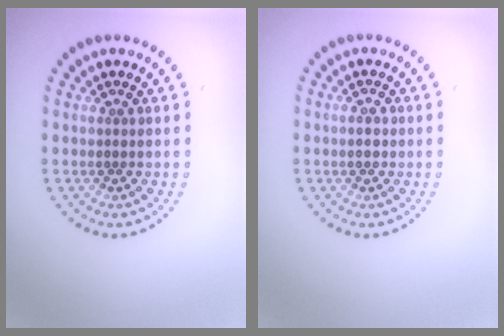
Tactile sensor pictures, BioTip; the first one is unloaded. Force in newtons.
{"total": 1.0, "press": 1.0, "slide": 0.2}